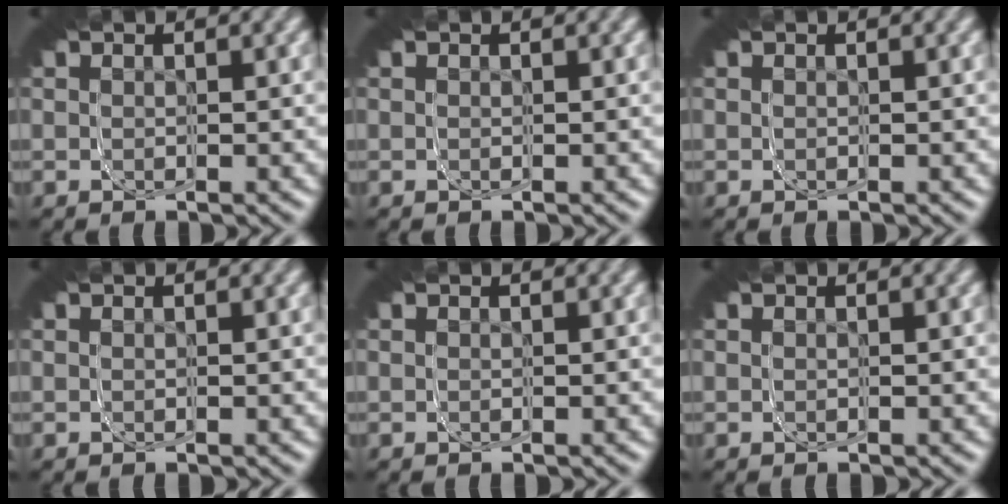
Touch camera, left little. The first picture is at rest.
{"total": 0.0}
{"total": 0.0}
{"total": 0.0}
{"total": 0.0}
{"total": 0.0}